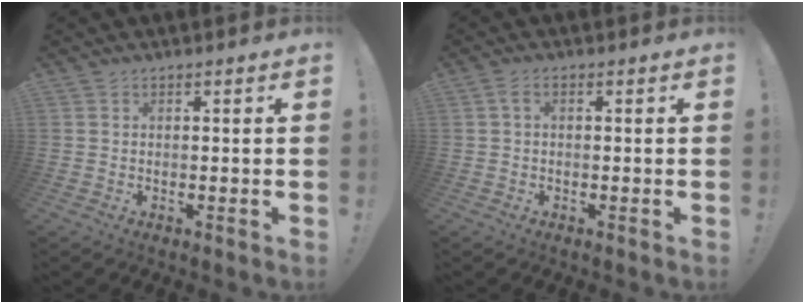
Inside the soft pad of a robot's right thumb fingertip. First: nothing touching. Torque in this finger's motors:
{"motor_torque": [-0.20, -0.19, -0.33, 0.16, 0.01]}